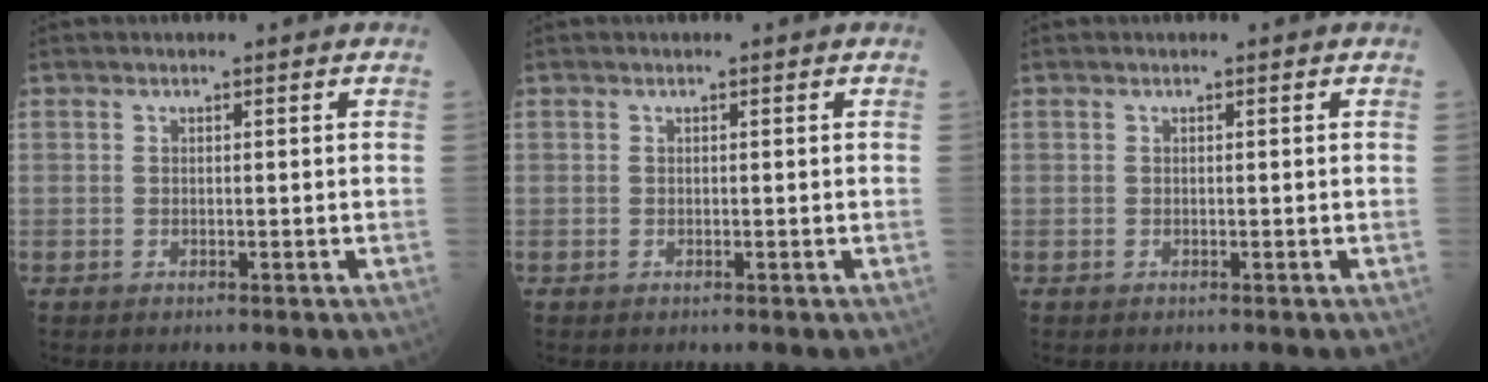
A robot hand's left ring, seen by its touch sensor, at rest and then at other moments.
{"total": 0.0}
{"total": 0.0}